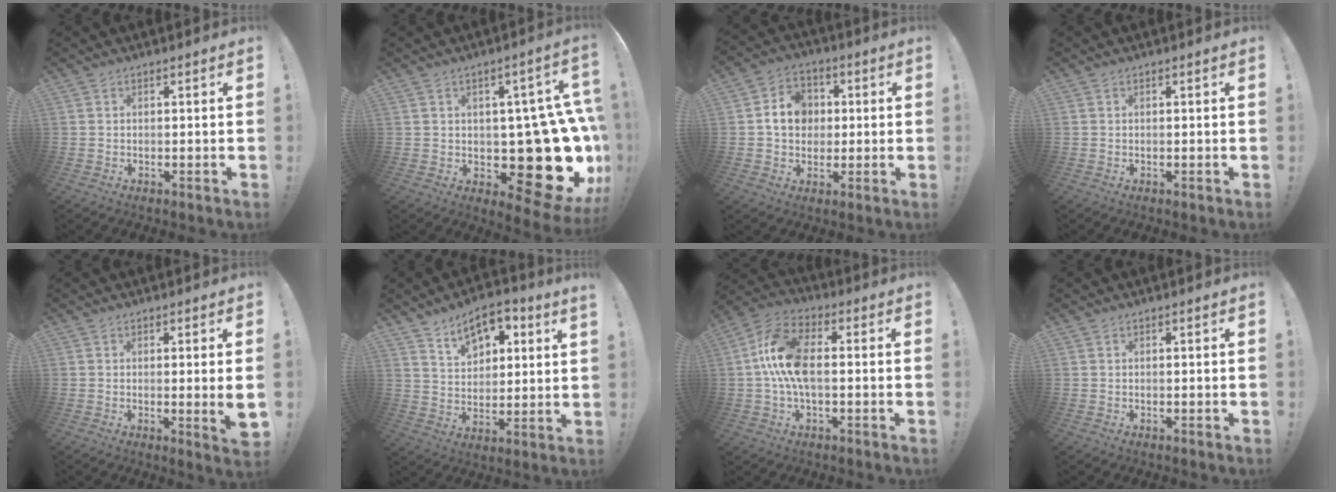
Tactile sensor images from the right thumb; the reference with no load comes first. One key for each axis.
{"total": 24.0, "fx": -2.7, "fy": 13.2, "fz": 19.9, "tx": -0.270, "ty": 0.004, "tz": -0.015}
{"total": 10.2, "fx": 1.2, "fy": 8.9, "fz": 5.0, "tx": -0.069, "ty": 0.008, "tz": 0.029}
{"total": 0.0}
{"total": 4.9, "fx": -0.1, "fy": 0.1, "fz": 4.9, "tx": -0.052, "ty": -0.017, "tz": 0.000}
{"total": 9.9, "fx": 7.1, "fy": 5.0, "fz": 4.7, "tx": -0.068, "ty": -0.039, "tz": 0.130}
{"total": 13.6, "fx": 0.2, "fy": 7.1, "fz": 11.6, "tx": -0.236, "ty": 0.009, "tz": 0.005}
{"total": 0.0}